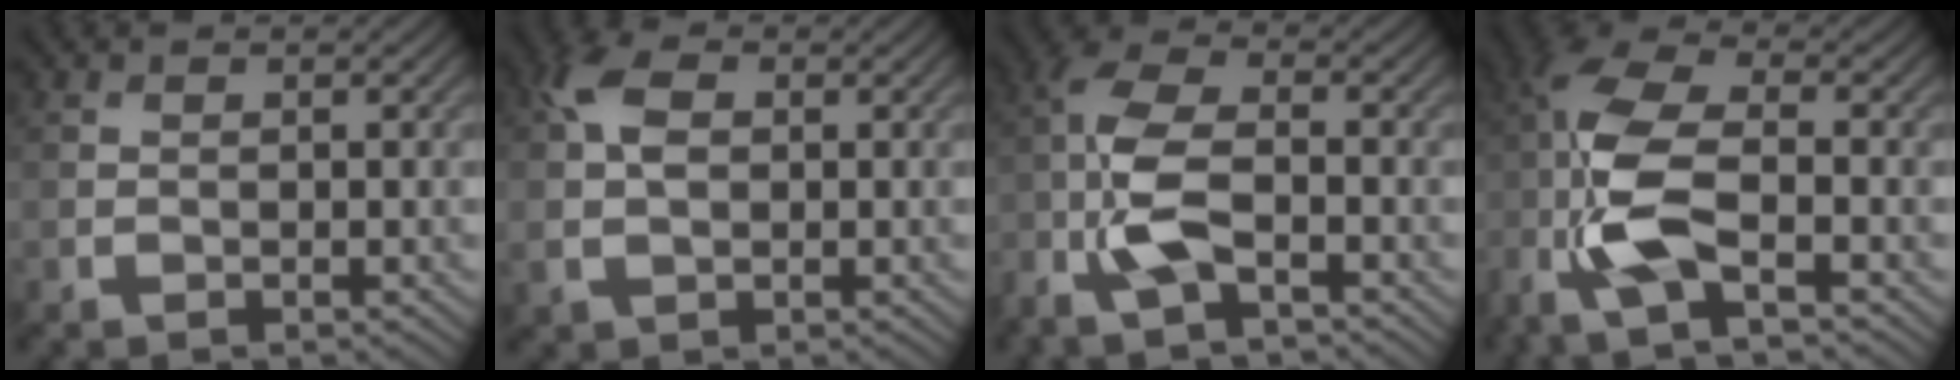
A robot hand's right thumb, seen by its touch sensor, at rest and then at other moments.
{"total": 5.2, "force": [0.8, 3.3, 3.9], "torque": [-0.095, 0.007, 0.007]}
{"total": 7.5, "force": [-3.3, 3.0, 6.1], "torque": [-0.143, 0.005, -0.080]}
{"total": 10.7, "force": [-4.0, 4.1, 9.0], "torque": [-0.206, 0.000, -0.091]}